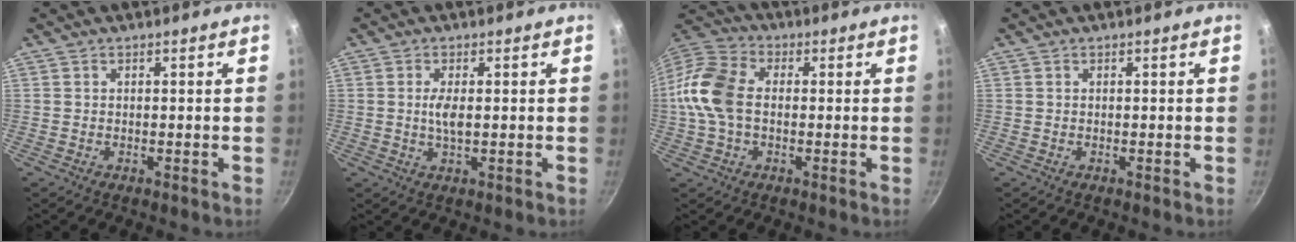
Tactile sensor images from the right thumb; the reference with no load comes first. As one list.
[{"total": 3.3, "force": [0.3, 1.2, 3.1], "torque": [-0.063, -0.001, 0.004]}, {"total": 12.4, "force": [-0.2, 8.3, 9.3], "torque": [-0.177, 0.030, -0.023]}, {"total": 0.0}]